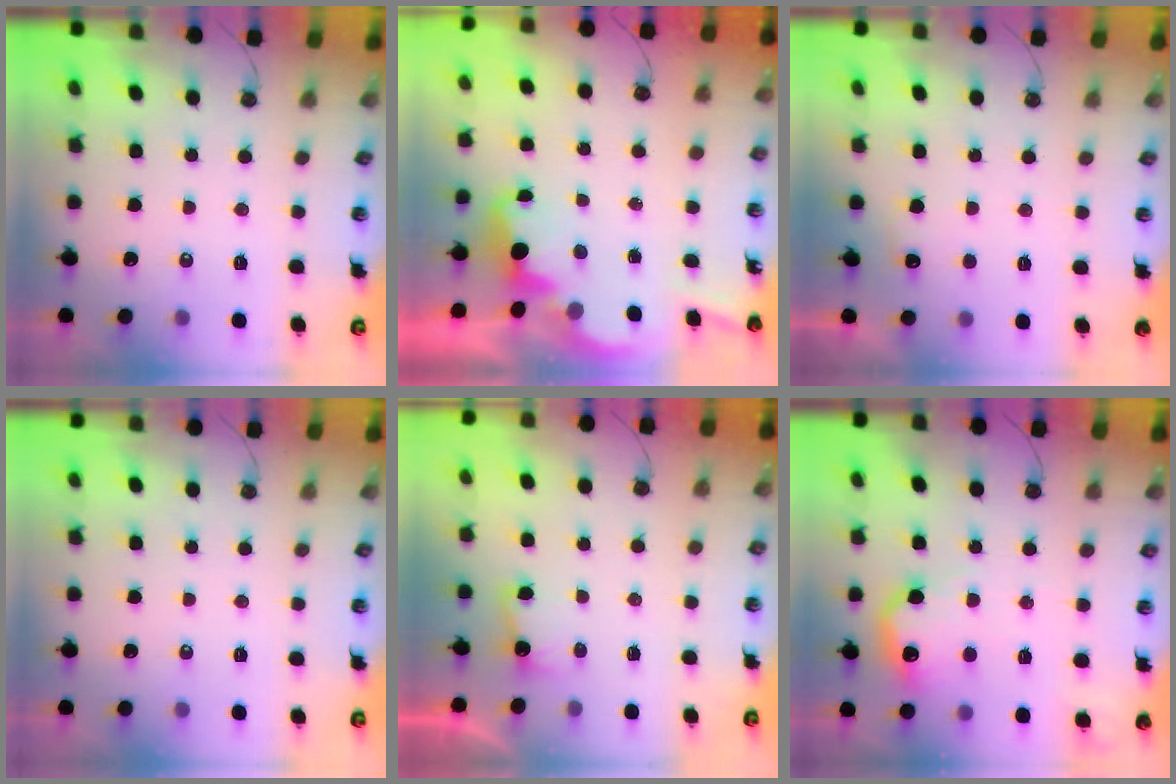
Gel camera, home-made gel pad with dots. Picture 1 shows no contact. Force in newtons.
{"total": 3.5, "press": 3.5, "slide": 0.7}
{"total": 5.0, "press": 4.8, "slide": 1.2}
{"total": 0.0}
{"total": 3.7, "press": 3.5, "slide": 1.2}
{"total": 13.5, "press": 13.5, "slide": 0.8}